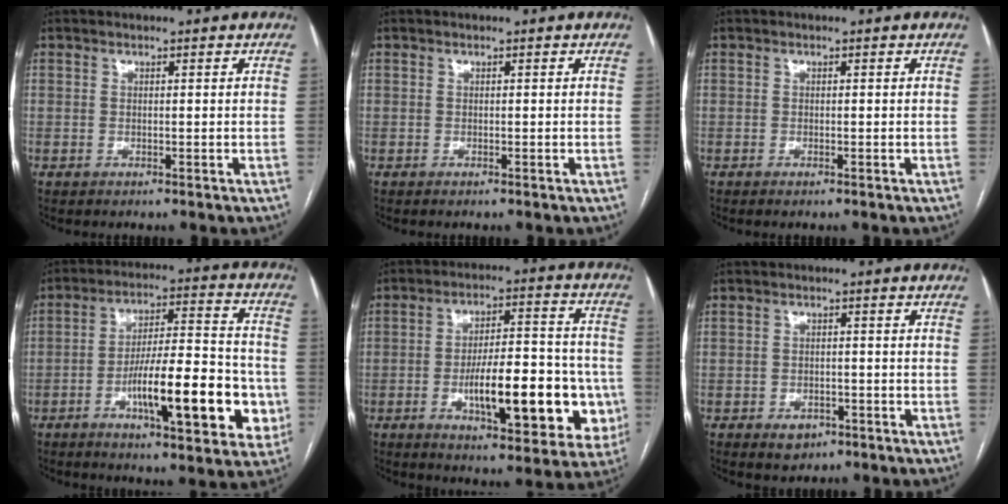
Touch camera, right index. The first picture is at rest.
{"total": 0.0}
{"total": 0.7, "force": [-0.5, 0.1, 0.4], "torque": [-0.010, -0.002, -0.006]}
{"total": 18.4, "force": [-5.7, 4.4, 17.0], "torque": [-0.247, 0.018, -0.080]}
{"total": 19.2, "force": [-5.1, 5.9, 17.5], "torque": [-0.213, 0.025, -0.060]}
{"total": 3.2, "force": [-1.8, 2.2, 1.5], "torque": [-0.014, 0.003, -0.015]}